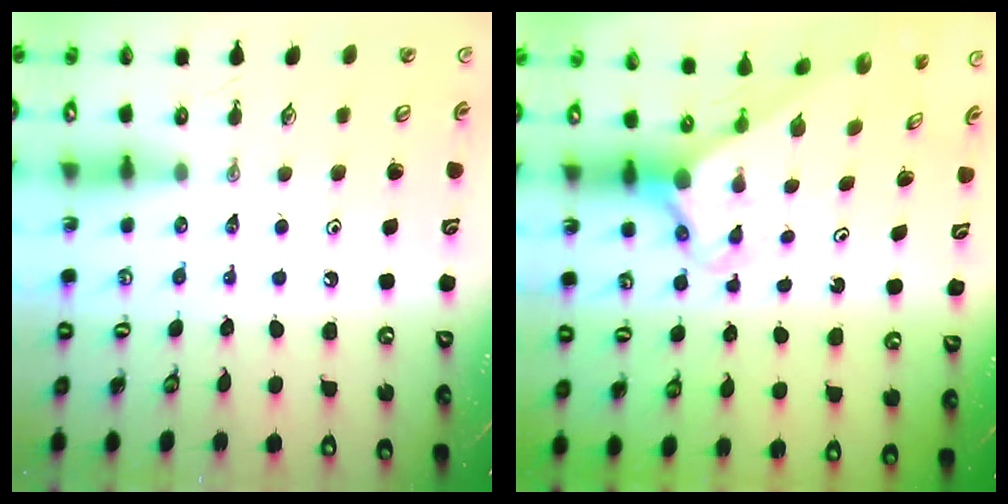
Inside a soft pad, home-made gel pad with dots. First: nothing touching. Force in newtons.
{"total": 3.0, "press": 3.0, "slide": 0.3}